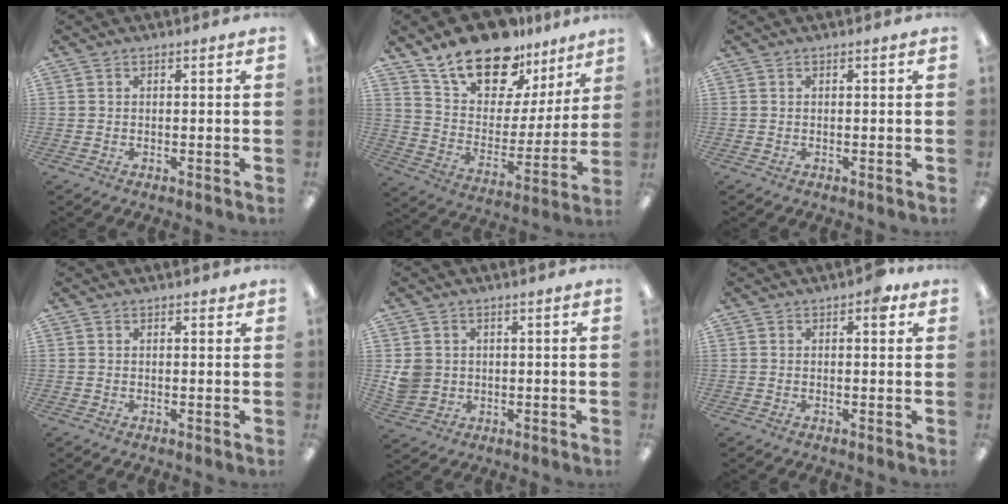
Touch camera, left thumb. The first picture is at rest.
{"total": 19.0, "force": [15.1, 8.9, 7.6], "torque": [-0.152, -0.101, 0.273]}
{"total": 0.0}
{"total": 1.1, "force": [0.7, 0.5, 0.6], "torque": [-0.005, -0.001, 0.010]}
{"total": 4.8, "force": [0.8, 4.6, 1.2], "torque": [-0.016, 0.007, 0.017]}
{"total": 3.3, "force": [1.4, 1.5, 2.6], "torque": [-0.022, -0.005, 0.016]}